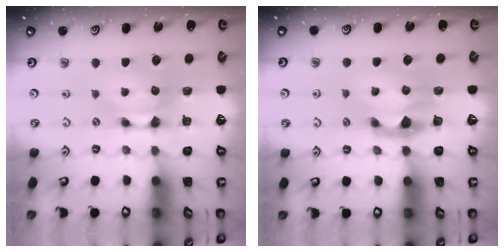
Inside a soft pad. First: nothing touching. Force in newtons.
{"total": 2.2, "press": 1.9, "slide": 1.2}